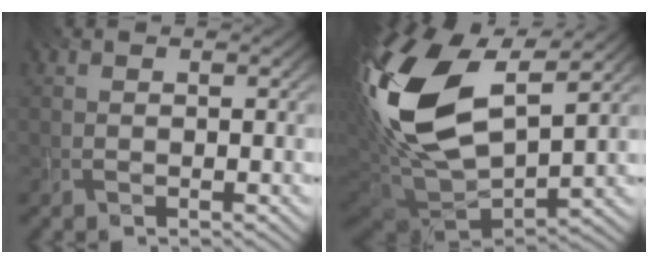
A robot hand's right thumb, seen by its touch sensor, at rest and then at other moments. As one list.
[{"total": 20.4, "force": [5.9, 10.9, 16.2], "torque": [-0.385, 0.004, 0.113]}]